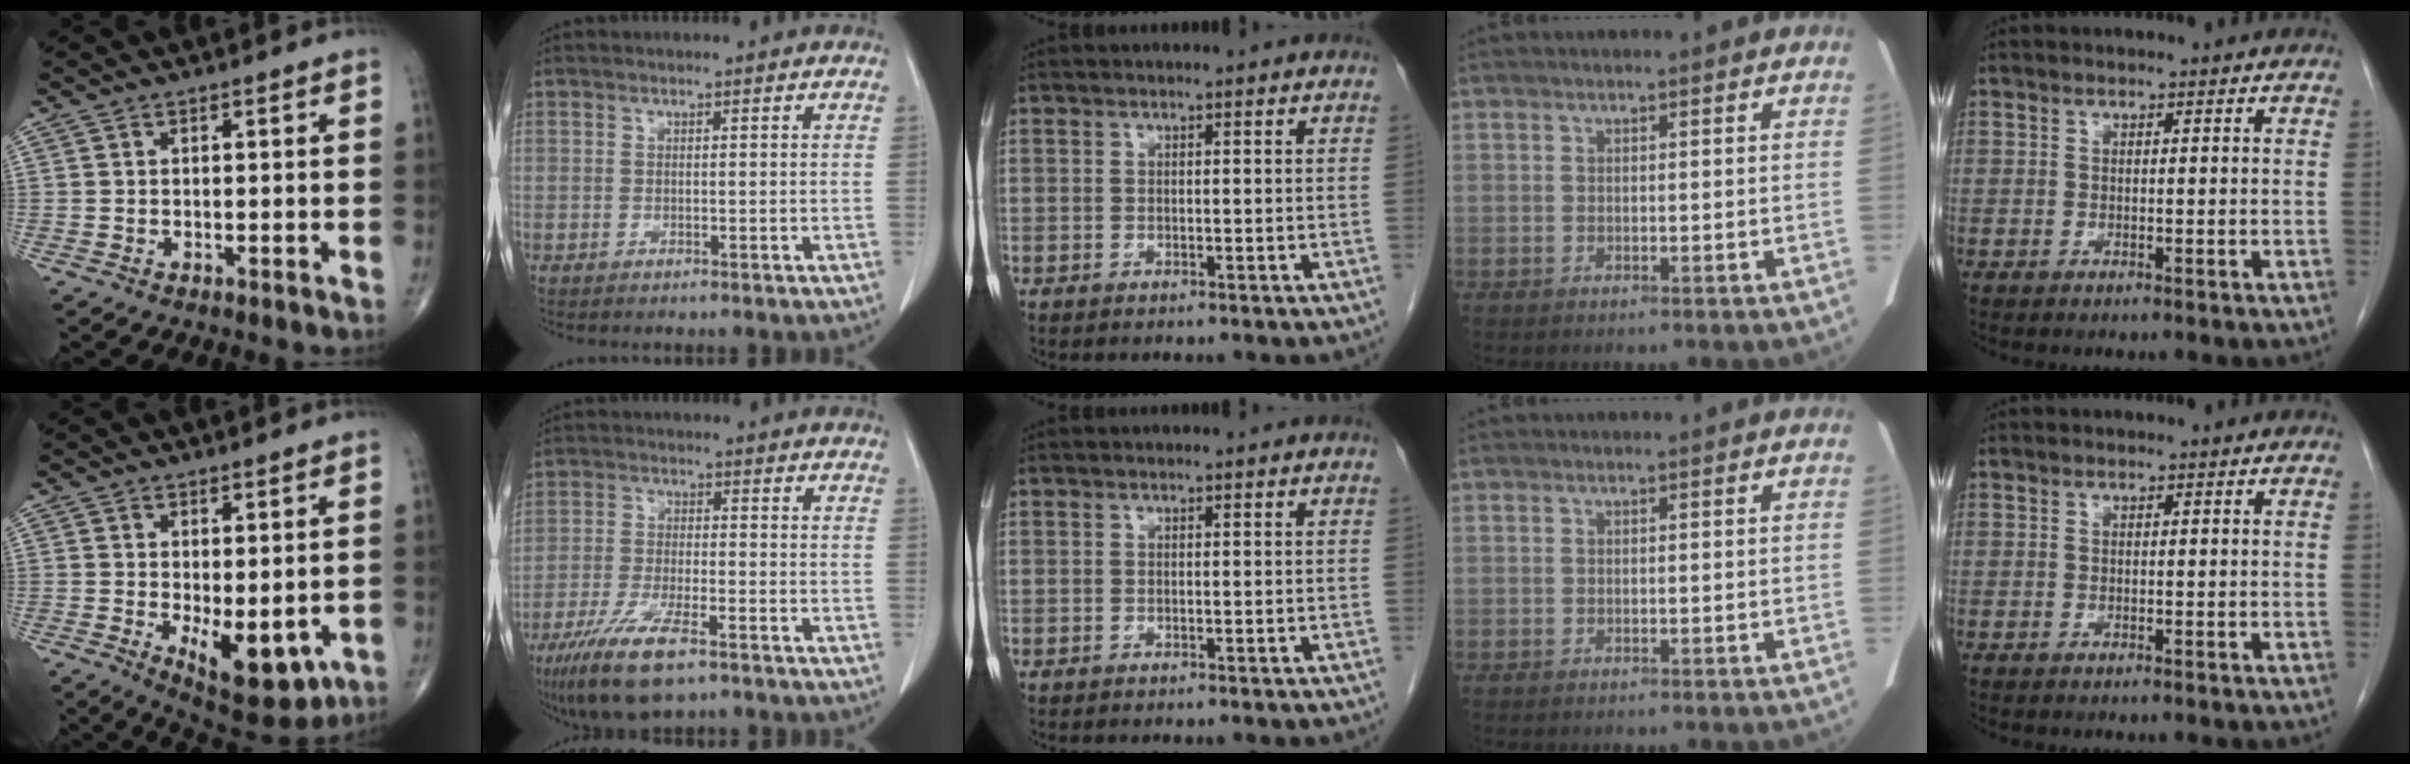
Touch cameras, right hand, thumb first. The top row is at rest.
{"thumb": {"total": 11.0, "force": [-2.5, 5.1, 9.5], "torque": [-0.111, -0.019, -0.018]}, "index": {"total": 10.4, "force": [-6.7, 2.3, 7.6], "torque": [-0.146, -0.021, -0.116]}}